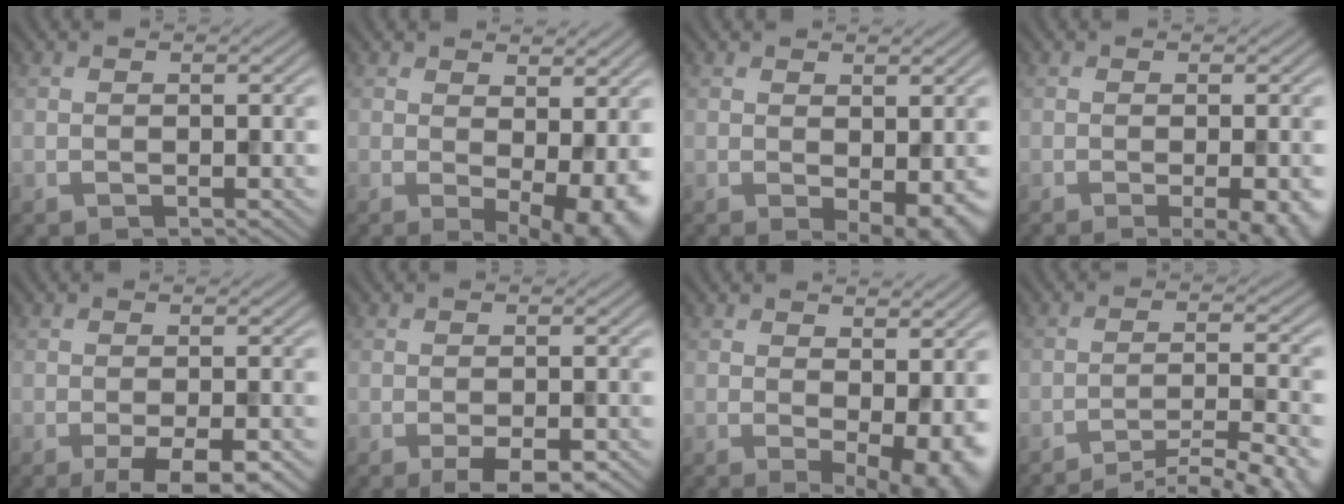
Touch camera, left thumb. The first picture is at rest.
{"total": 7.2, "force": [0.2, 2.8, 6.6], "torque": [-0.088, -0.011, 0.015]}
{"total": 3.7, "force": [-0.5, 1.6, 3.3], "torque": [-0.045, -0.008, -0.002]}
{"total": 5.0, "force": [-1.9, 1.1, 4.5], "torque": [-0.058, 0.002, -0.021]}
{"total": 5.4, "force": [-2.9, 1.4, 4.3], "torque": [-0.064, 0.003, -0.039]}
{"total": 3.8, "force": [-2.2, 1.2, 2.8], "torque": [-0.039, 0.002, -0.029]}
{"total": 6.3, "force": [0.1, 2.5, 5.8], "torque": [-0.082, -0.011, 0.014]}
{"total": 11.1, "force": [-9.4, 1.6, 5.7], "torque": [-0.089, 0.003, -0.123]}